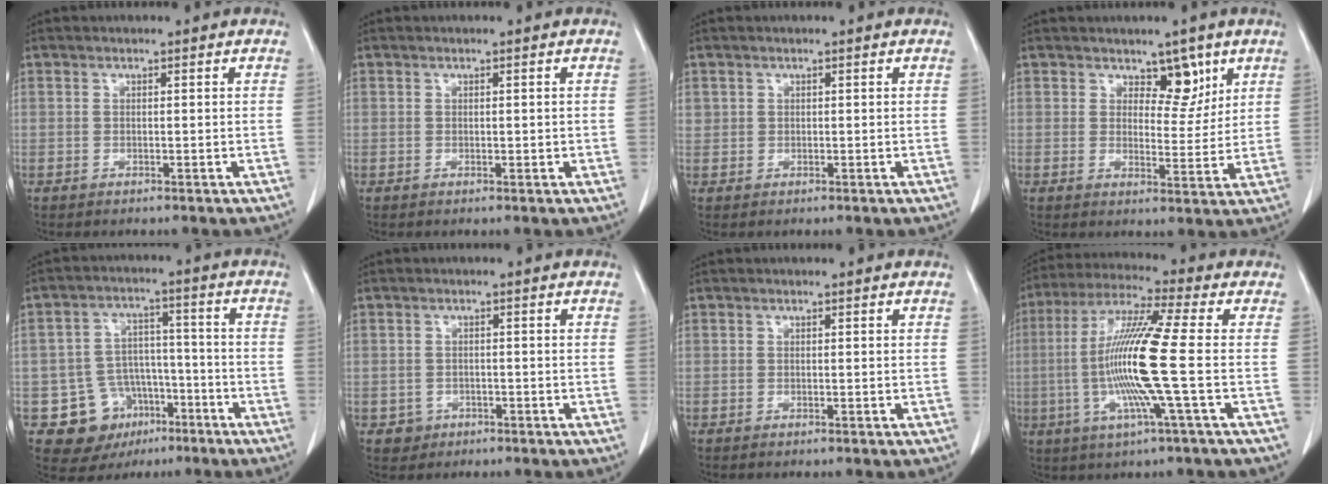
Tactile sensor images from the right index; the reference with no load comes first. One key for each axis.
{"total": 0.8, "fx": 0.0, "fy": 0.5, "fz": 0.6, "tx": -0.007, "ty": 0.001, "tz": 0.004}
{"total": 1.3, "fx": 0.5, "fy": 1.2, "fz": 0.1, "tx": 0.009, "ty": 0.009, "tz": 0.008}
{"total": 5.0, "fx": 3.2, "fy": 2.6, "fz": 2.9, "tx": -0.026, "ty": -0.006, "tz": 0.048}
{"total": 10.5, "fx": -4.9, "fy": 8.9, "fz": 2.8, "tx": -0.041, "ty": 0.037, "tz": -0.062}
{"total": 2.4, "fx": -1.1, "fy": 2.2, "fz": 0.0, "tx": 0.004, "ty": 0.011, "tz": -0.014}
{"total": 0.0}
{"total": 14.3, "fx": -1.8, "fy": -1.1, "fz": 14.2, "tx": -0.287, "ty": -0.007, "tz": -0.046}